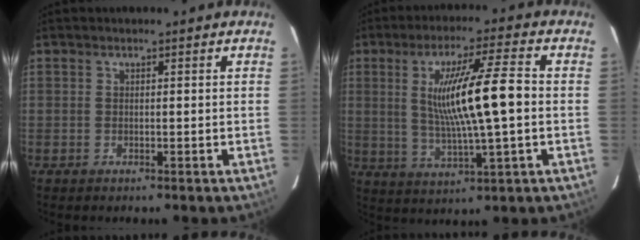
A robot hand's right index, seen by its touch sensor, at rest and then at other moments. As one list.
[{"total": 12.6, "force": [0.7, 0.2, 12.6], "torque": [-0.230, 0.001, 0.015]}]